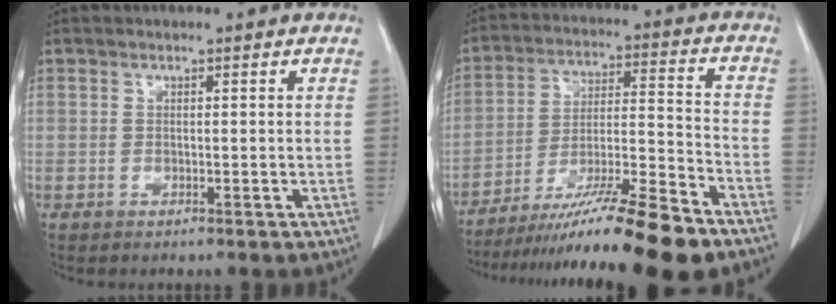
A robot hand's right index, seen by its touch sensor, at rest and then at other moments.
{"total": 18.1, "force": [-14.2, -0.3, 11.3], "torque": [-0.172, -0.017, -0.240]}